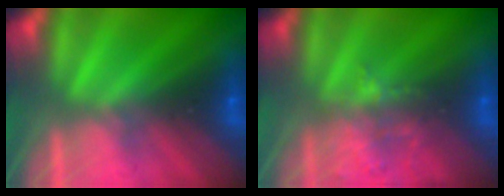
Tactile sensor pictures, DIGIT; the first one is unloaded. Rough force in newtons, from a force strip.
{"total": 2.0}